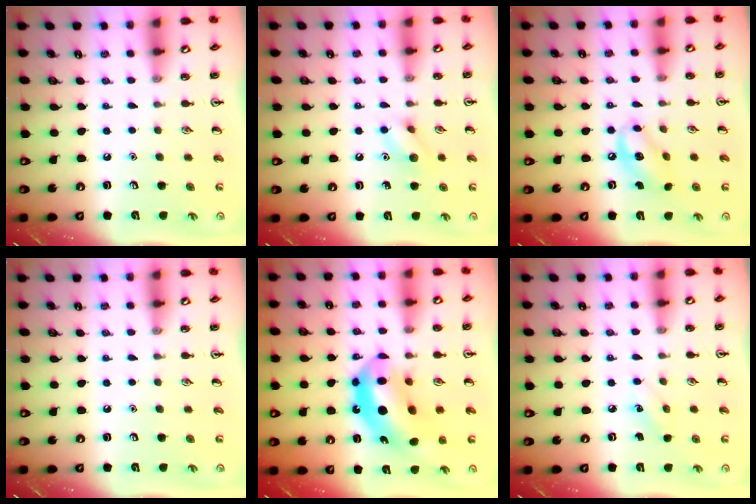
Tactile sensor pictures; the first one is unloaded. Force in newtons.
{"total": 7.7, "press": 7.7, "slide": 0.6}
{"total": 8.1, "press": 8.0, "slide": 1.6}
{"total": 0.0}
{"total": 14.0, "press": 13.3, "slide": 4.5}
{"total": 3.7, "press": 3.5, "slide": 1.2}